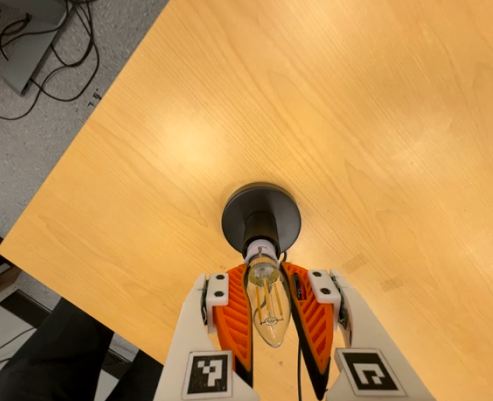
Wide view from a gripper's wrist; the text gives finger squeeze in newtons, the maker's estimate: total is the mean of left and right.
{"total": 20.2, "left": 18.1, "right": 22.2}